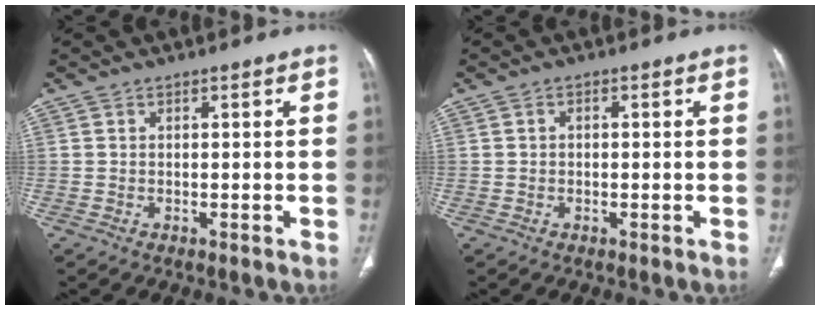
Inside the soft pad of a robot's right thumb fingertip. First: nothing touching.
{"total": 0.7, "force": [0.0, 0.6, 0.5], "torque": [-0.005, 0.002, -0.003]}